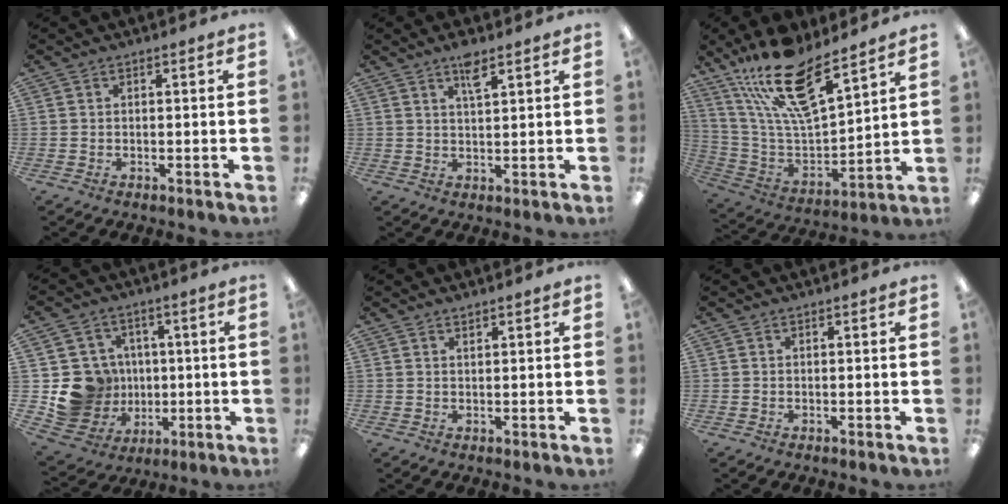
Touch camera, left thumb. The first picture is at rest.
{"total": 4.4, "force": [3.1, 1.0, 3.0], "torque": [-0.052, -0.008, 0.052]}
{"total": 20.7, "force": [15.1, 6.8, 12.5], "torque": [-0.234, -0.093, 0.267]}
{"total": 13.8, "force": [-0.6, 13.3, 3.6], "torque": [-0.092, 0.008, 0.012]}
{"total": 1.0, "force": [0.9, 0.3, 0.4], "torque": [-0.008, -0.001, 0.017]}
{"total": 0.0}